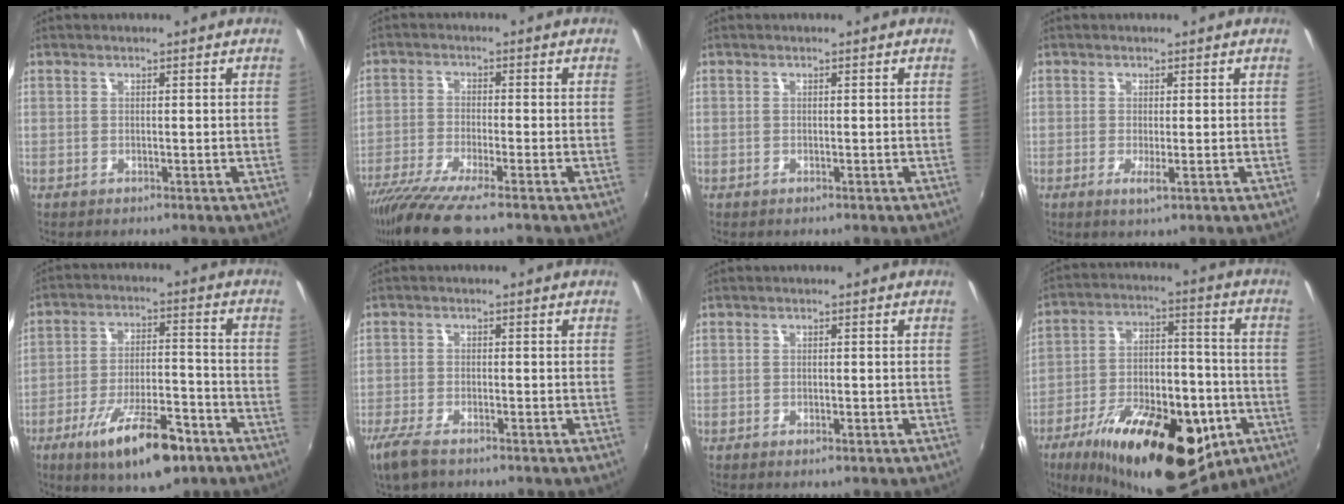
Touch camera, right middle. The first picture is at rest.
{"total": 10.1, "force": [-8.2, 0.3, 5.8], "torque": [-0.133, -0.043, -0.147]}
{"total": 0.0}
{"total": 2.0, "force": [-0.5, -0.1, 1.9], "torque": [-0.039, -0.008, -0.008]}
{"total": 15.6, "force": [-9.4, 4.6, 11.6], "torque": [-0.208, -0.017, -0.145]}
{"total": 6.6, "force": [-4.7, 2.1, 4.1], "torque": [-0.106, -0.021, -0.091]}
{"total": 1.1, "force": [-0.6, 0.4, 0.8], "torque": [-0.013, -0.002, -0.010]}
{"total": 28.2, "force": [-14.7, 13.2, 20.1], "torque": [-0.350, -0.016, -0.206]}